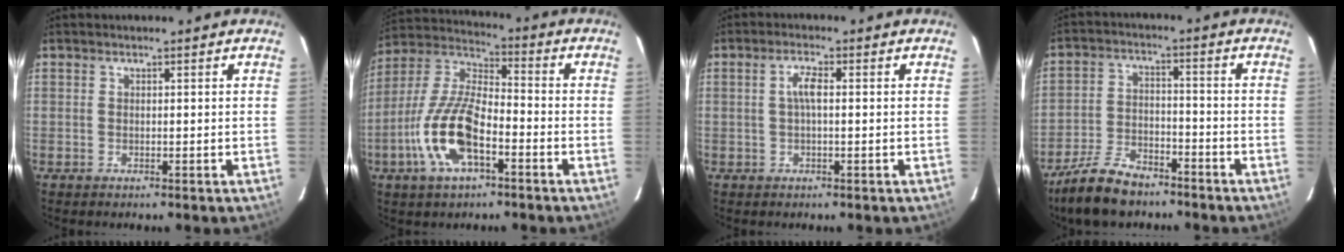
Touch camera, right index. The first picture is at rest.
{"total": 15.0, "force": [-6.0, 5.8, 12.5], "torque": [-0.268, -0.004, -0.120]}
{"total": 2.8, "force": [0.2, 0.6, 2.7], "torque": [-0.055, 0.006, 0.003]}
{"total": 11.5, "force": [-9.0, 4.9, 5.2], "torque": [-0.132, 0.001, -0.162]}